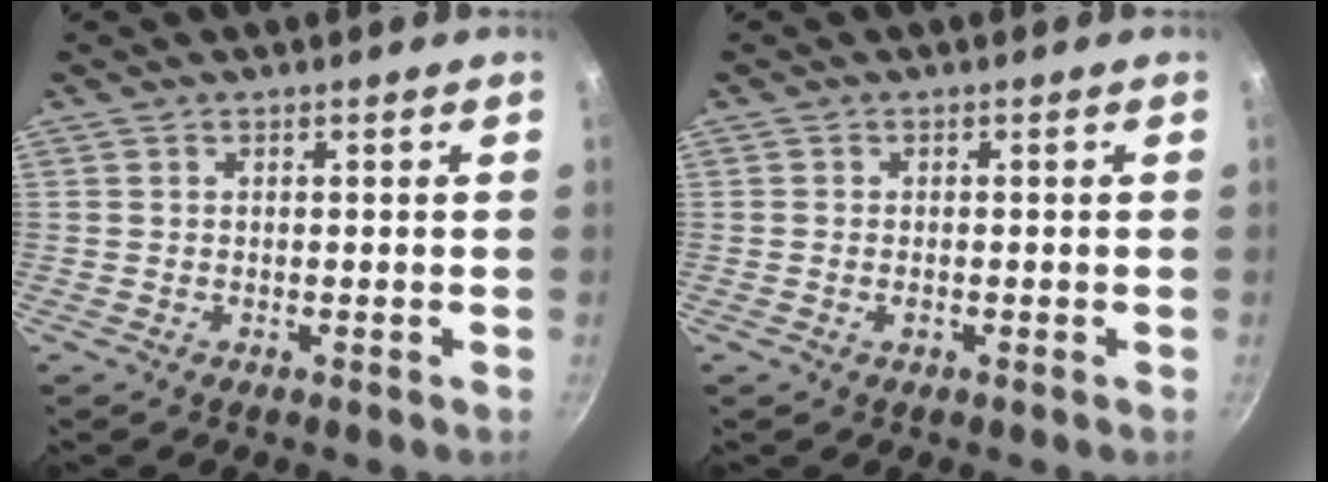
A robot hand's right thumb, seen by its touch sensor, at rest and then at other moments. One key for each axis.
{"total": 0.9, "fx": -0.4, "fy": 0.5, "fz": 0.6, "tx": -0.012, "ty": 0.001, "tz": -0.007}